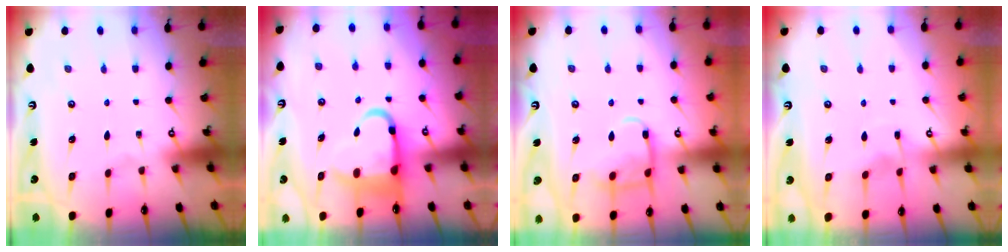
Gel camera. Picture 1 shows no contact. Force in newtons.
{"total": 9.8, "press": 9.5, "slide": 2.2}
{"total": 11.2, "press": 11.1, "slide": 1.2}
{"total": 2.9, "press": 2.9, "slide": 0.2}